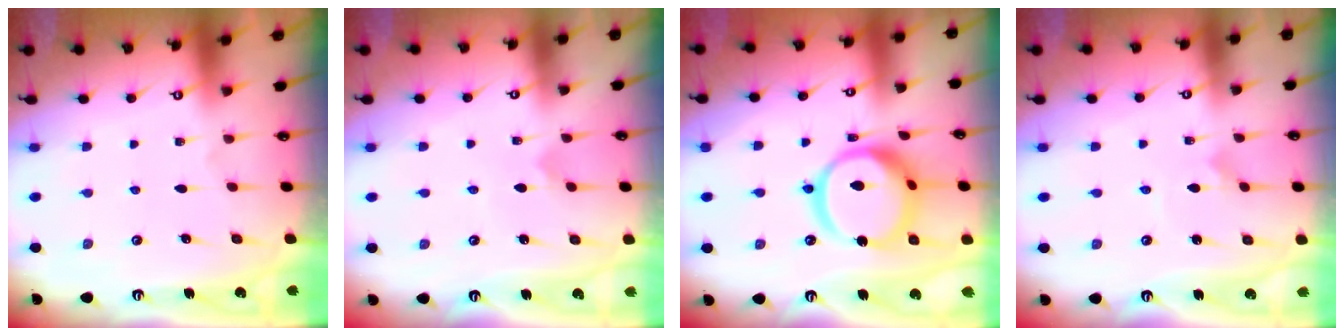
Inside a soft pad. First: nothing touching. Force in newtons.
{"total": 2.5, "press": 2.5, "slide": 0.3}
{"total": 18.5, "press": 18.4, "slide": 1.9}
{"total": 3.5, "press": 3.5, "slide": 0.2}